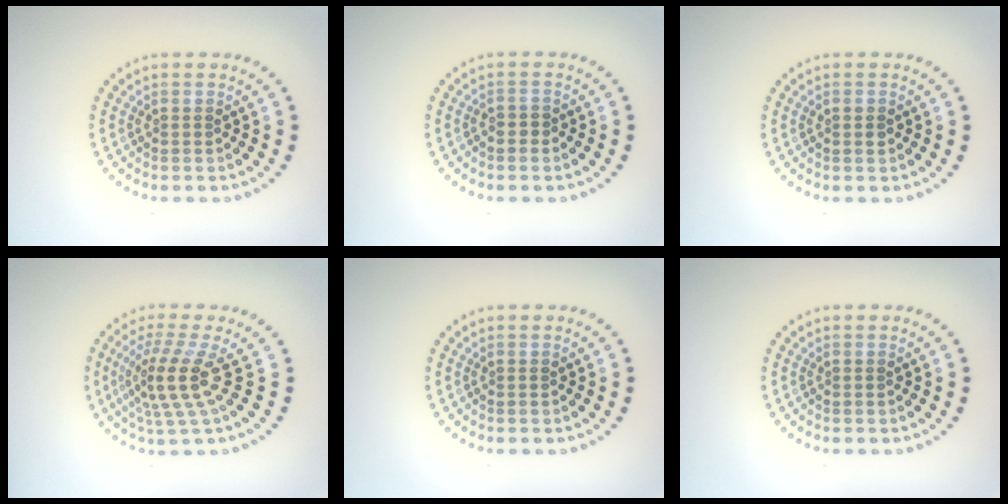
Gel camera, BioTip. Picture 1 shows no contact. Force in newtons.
{"total": 0.8, "press": 0.5, "slide": 0.6}
{"total": 1.2, "press": 1.2, "slide": 0.0}
{"total": 4.3, "press": 3.1, "slide": 3.0}
{"total": 0.0}
{"total": 0.0}